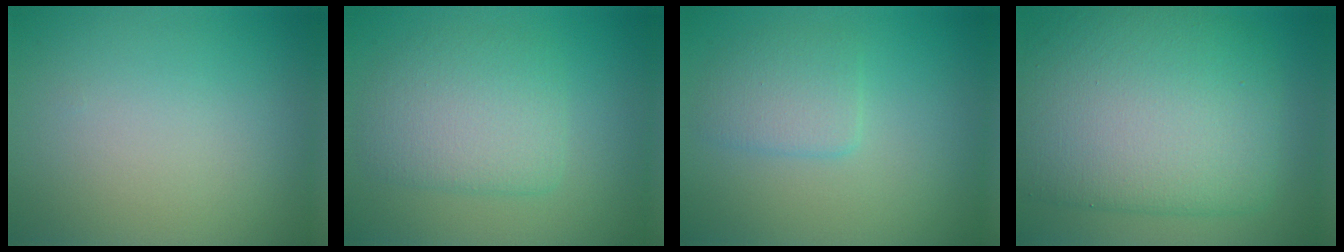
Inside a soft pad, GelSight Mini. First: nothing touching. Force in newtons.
{"total": 4.4, "press": 4.4, "slide": 0.4}
{"total": 2.4, "press": 2.3, "slide": 0.2}
{"total": 11.3, "press": 11.3, "slide": 0.3}